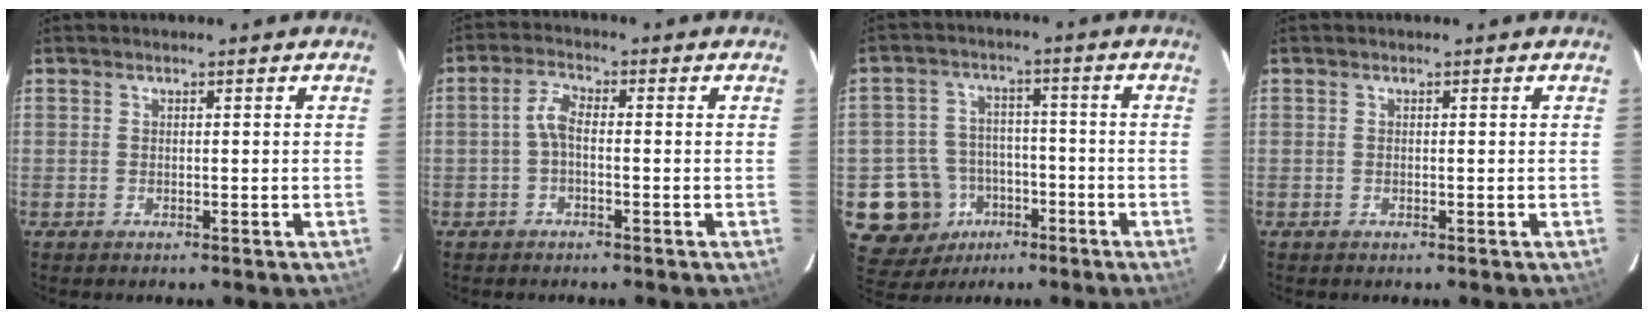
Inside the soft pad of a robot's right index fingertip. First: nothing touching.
{"total": 3.0, "force": [-0.8, 1.2, 2.6], "torque": [-0.059, 0.011, -0.020]}
{"total": 11.7, "force": [-4.8, 10.4, 2.1], "torque": [-0.078, 0.031, -0.060]}
{"total": 0.0}